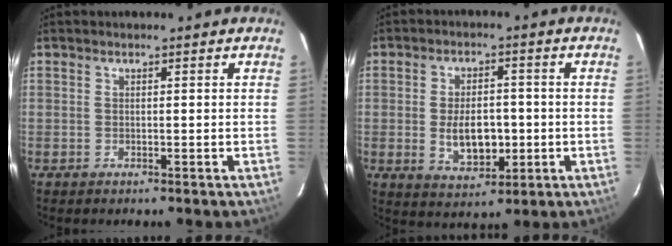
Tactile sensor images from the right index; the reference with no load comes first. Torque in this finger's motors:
{"motor_torque": [0.45, -0.12, 0.39, 0.05]}